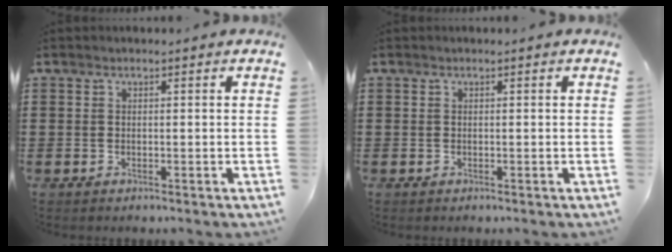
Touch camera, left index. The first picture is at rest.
{"total": 0.0}